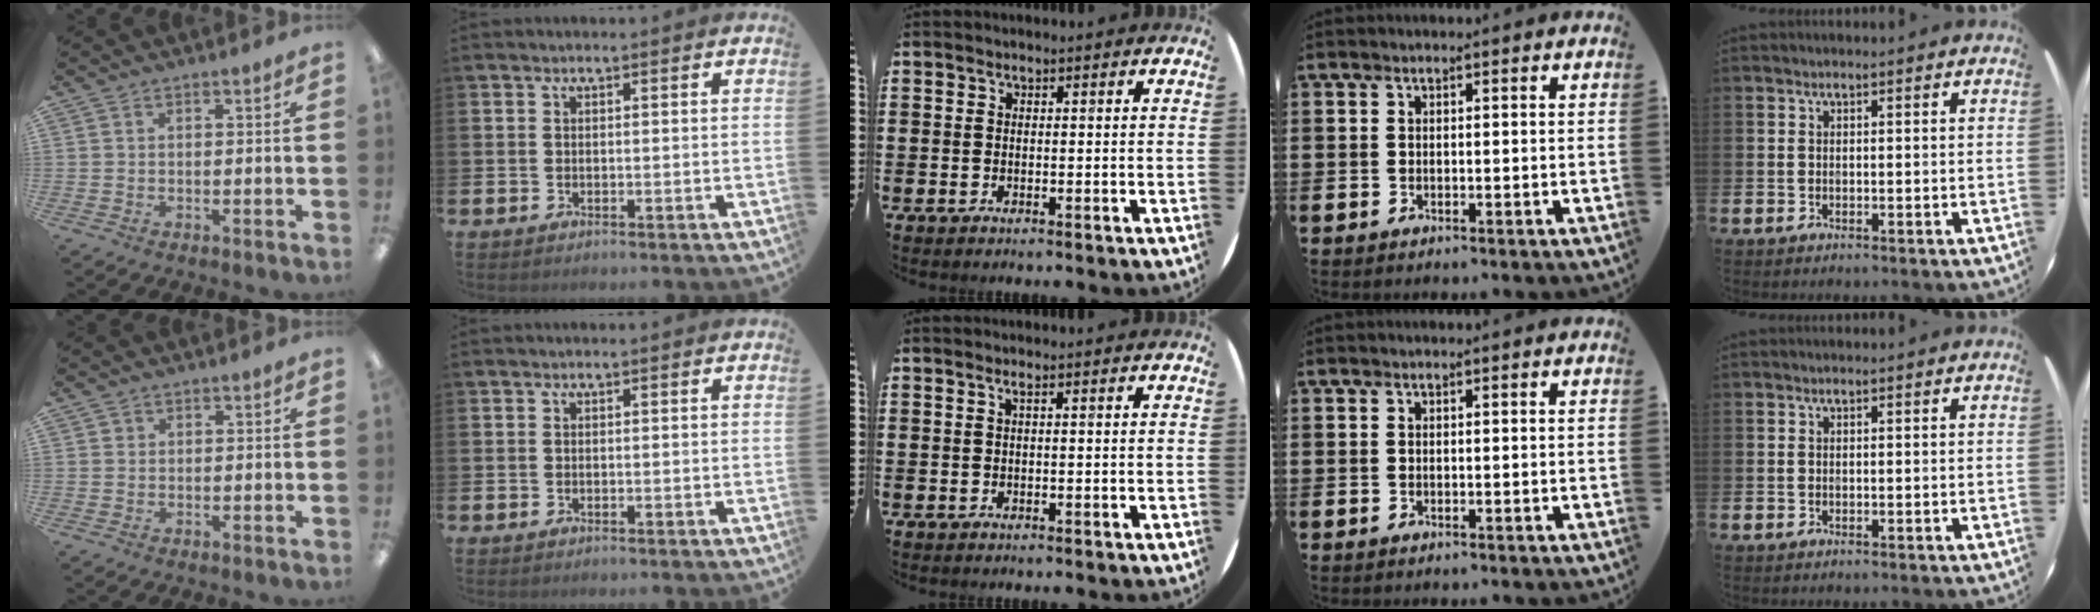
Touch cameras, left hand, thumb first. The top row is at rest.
{"thumb": {"total": 0.9, "force": [0.4, 0.8, -0.1], "torque": [0.001, 0.003, 0.006]}, "middle": {"total": 0.6, "force": [0.1, -0.1, 0.6], "torque": [-0.008, -0.001, 0.001]}}